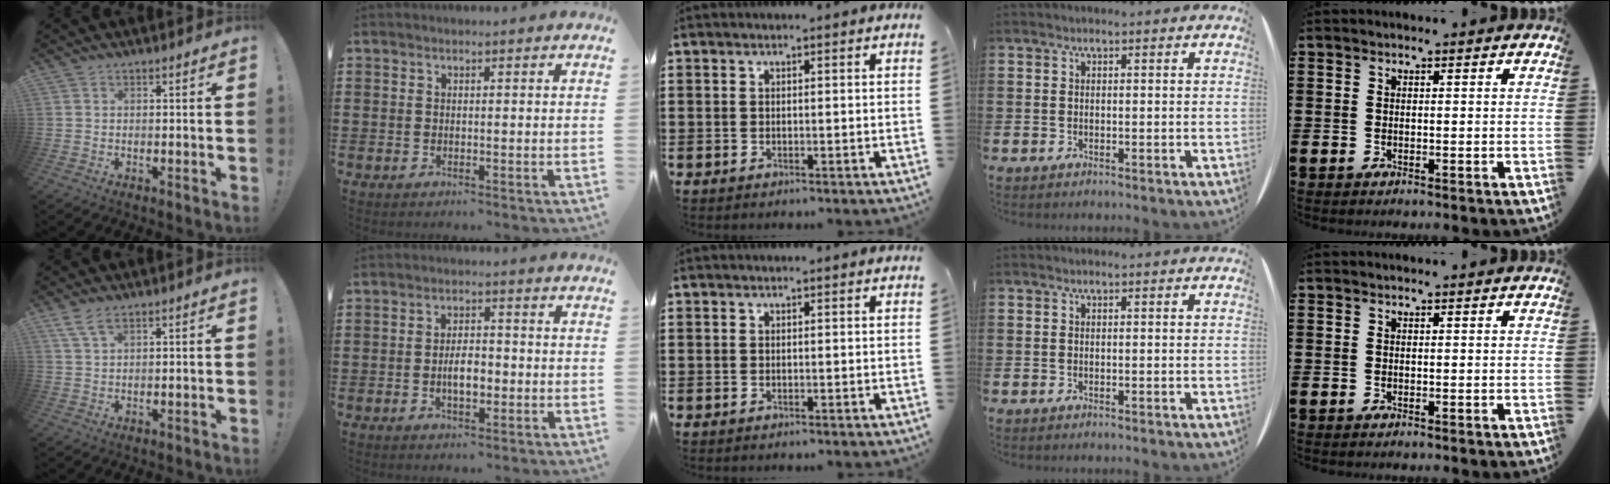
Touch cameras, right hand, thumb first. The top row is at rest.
{"thumb": {"total": 4.7, "force": [3.2, 1.4, 3.1], "torque": [-0.062, -0.008, 0.060]}, "index": {"total": 4.0, "force": [-0.9, 1.8, 3.5], "torque": [-0.063, 0.001, -0.020]}}